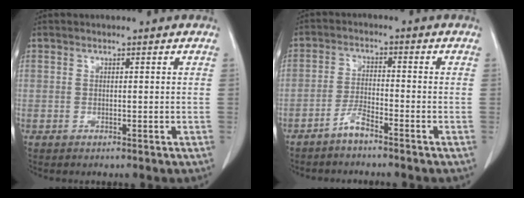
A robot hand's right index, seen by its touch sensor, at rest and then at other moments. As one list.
[{"total": 3.2, "force": [-2.7, 0.2, 1.7], "torque": [-0.039, -0.001, -0.053]}]